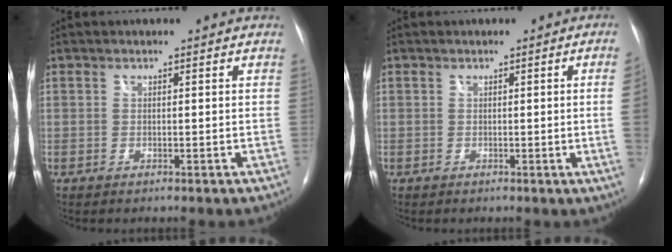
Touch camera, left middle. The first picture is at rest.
{"total": 2.9, "force": [-0.2, -1.2, 2.6], "torque": [-0.033, -0.004, -0.001]}